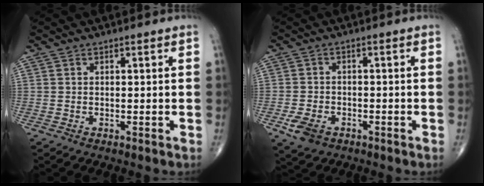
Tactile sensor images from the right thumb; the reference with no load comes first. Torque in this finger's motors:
{"motor_torque": [0.75, 0.45, -0.06, -0.21, 0.06]}